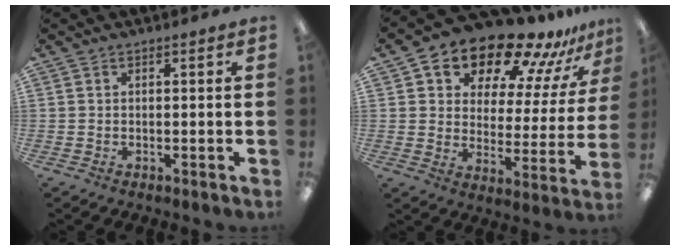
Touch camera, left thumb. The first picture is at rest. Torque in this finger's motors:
{"motor_torque": [0.37, 0.55, 1.22, -1.55, 0.12]}